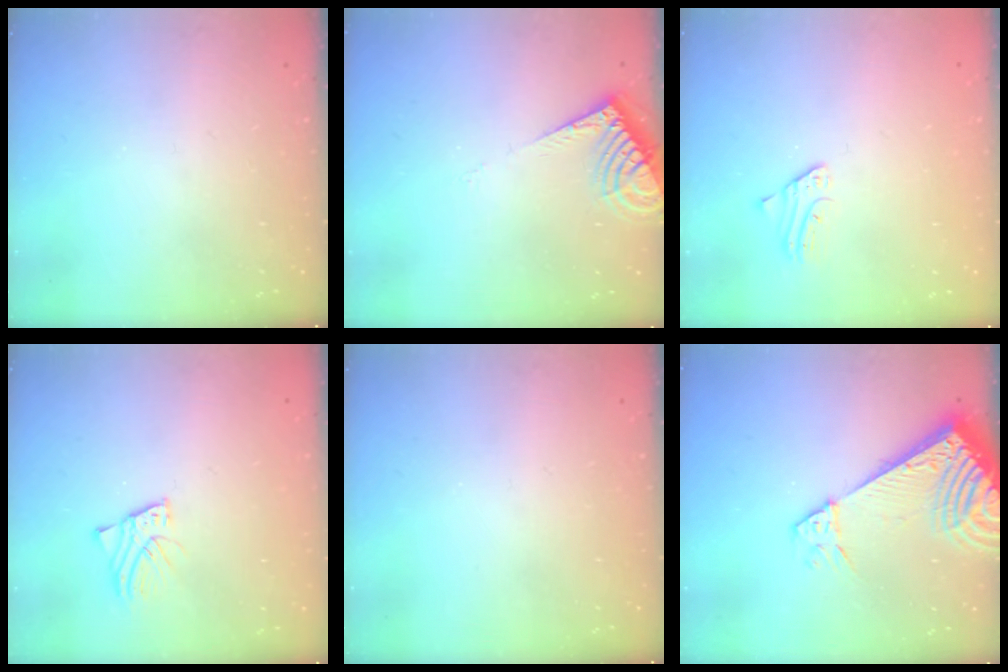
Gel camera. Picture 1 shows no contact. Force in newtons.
{"total": 8.0, "press": 8.0, "slide": 0.8}
{"total": 2.2, "press": 2.2, "slide": 0.2}
{"total": 2.6, "press": 2.6, "slide": 0.1}
{"total": 0.0}
{"total": 9.9, "press": 9.9, "slide": 1.3}